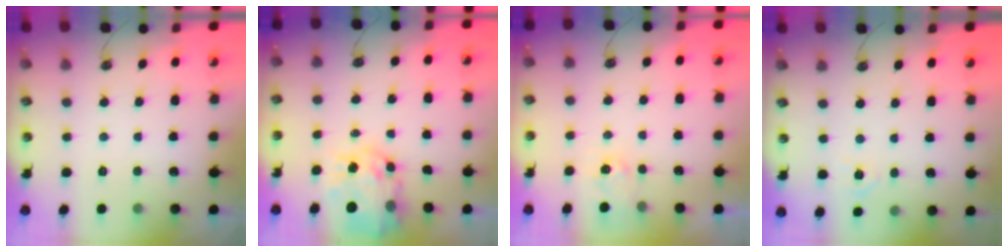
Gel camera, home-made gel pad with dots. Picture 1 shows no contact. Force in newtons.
{"total": 11.7, "press": 11.6, "slide": 1.0}
{"total": 3.7, "press": 3.6, "slide": 0.3}
{"total": 5.1, "press": 5.0, "slide": 0.5}